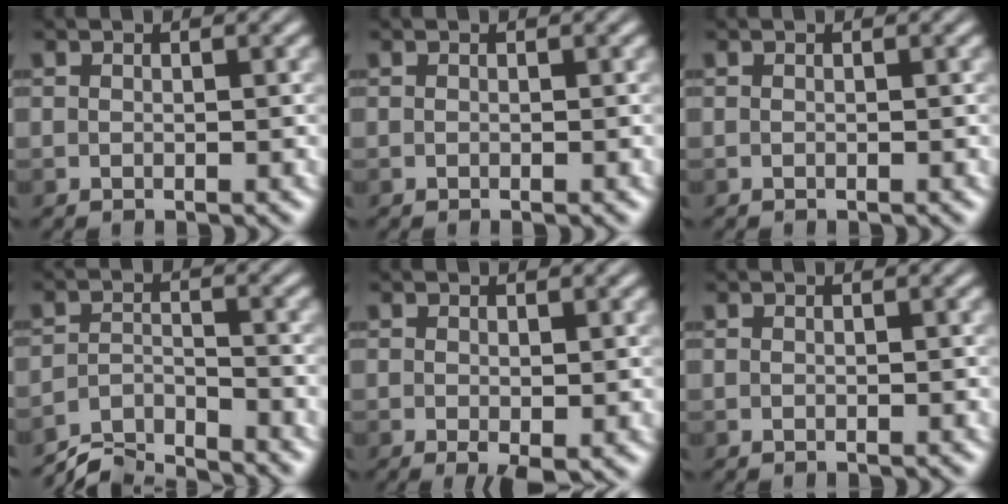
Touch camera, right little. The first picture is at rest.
{"total": 0.0}
{"total": 0.0}
{"total": 5.3, "force": [-5.3, 0.2, 0.2], "torque": [-0.010, -0.003, -0.107]}
{"total": 2.4, "force": [-0.6, 0.8, 2.2], "torque": [-0.036, -0.010, -0.007]}
{"total": 0.0}